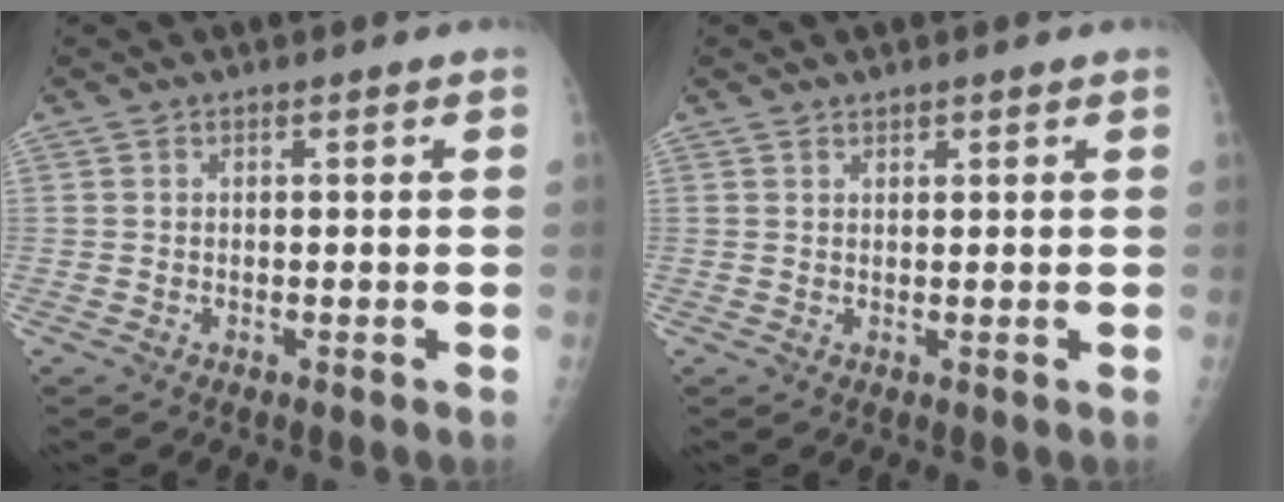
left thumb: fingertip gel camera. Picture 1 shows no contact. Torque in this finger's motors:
{"motor_torque": [-0.03, 0.16, -0.30, 0.05, -0.02]}